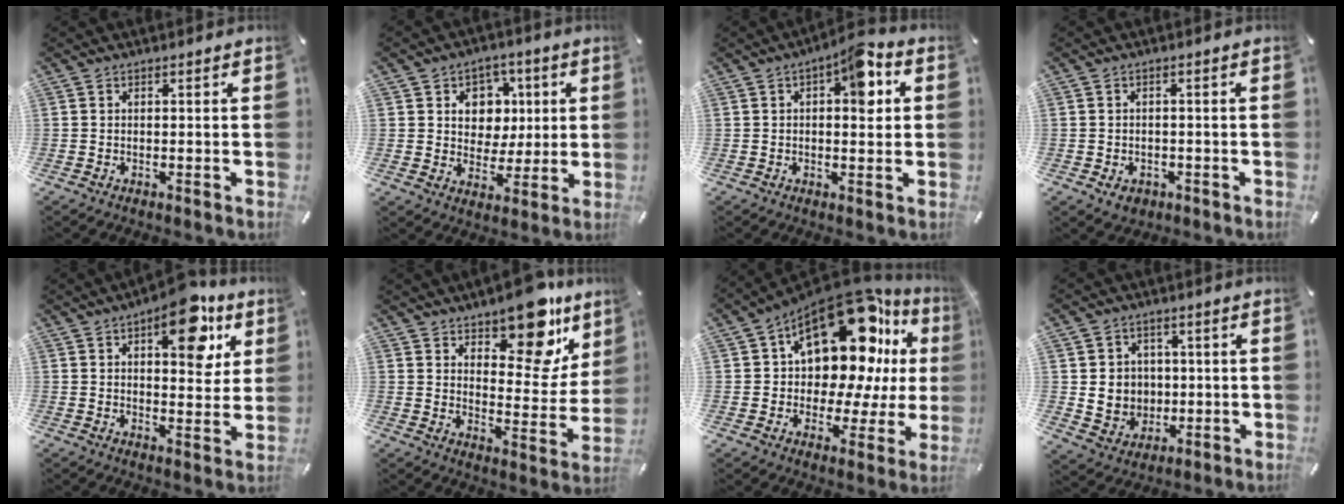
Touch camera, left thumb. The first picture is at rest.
{"total": 8.6, "force": [1.8, 8.1, 2.0], "torque": [-0.025, -0.014, 0.032]}
{"total": 8.8, "force": [2.7, 4.3, 7.2], "torque": [-0.076, -0.014, 0.037]}
{"total": 2.9, "force": [-1.3, 2.3, 1.2], "torque": [-0.027, 0.003, -0.025]}
{"total": 15.1, "force": [7.6, 7.3, 10.9], "torque": [-0.132, -0.037, 0.123]}
{"total": 15.3, "force": [11.7, 6.4, 7.4], "torque": [-0.085, -0.101, 0.198]}
{"total": 21.8, "force": [11.0, 11.0, 15.2], "torque": [-0.240, -0.091, 0.179]}
{"total": 7.5, "force": [0.8, 7.4, 1.1], "torque": [-0.027, -0.004, 0.020]}